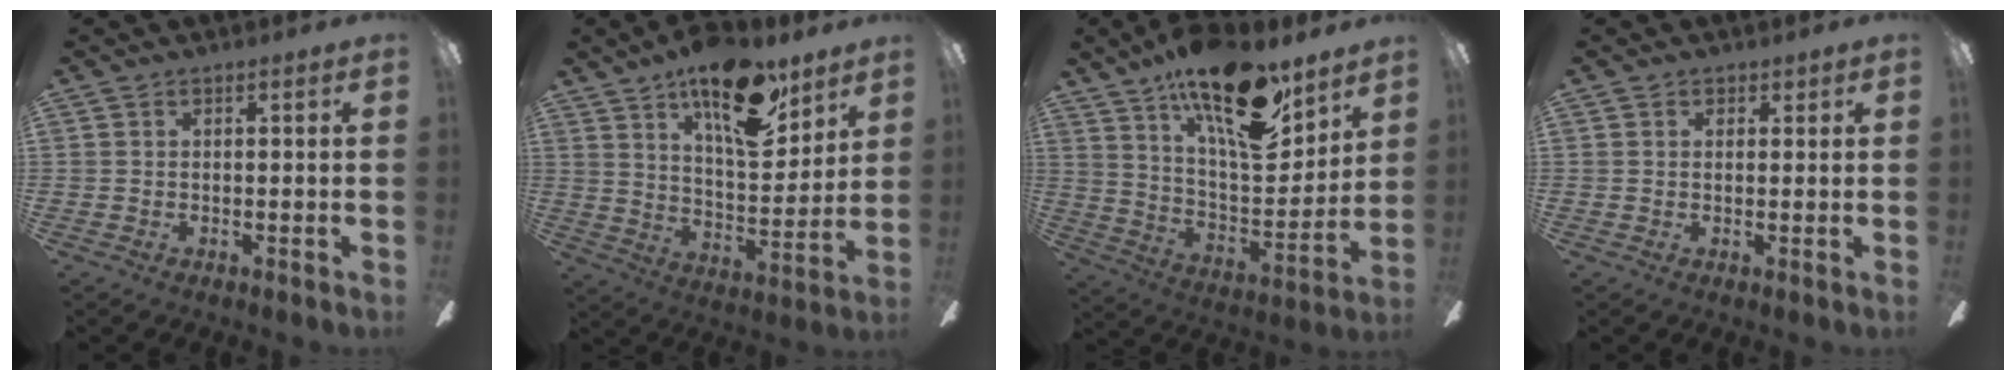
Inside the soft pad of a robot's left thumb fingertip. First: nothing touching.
{"total": 19.2, "force": [12.4, 7.9, 12.3], "torque": [-0.183, -0.069, 0.205]}
{"total": 21.6, "force": [14.4, 7.8, 14.1], "torque": [-0.232, -0.087, 0.245]}
{"total": 1.3, "force": [0.9, 0.9, 0.3], "torque": [0.001, 0.000, 0.015]}